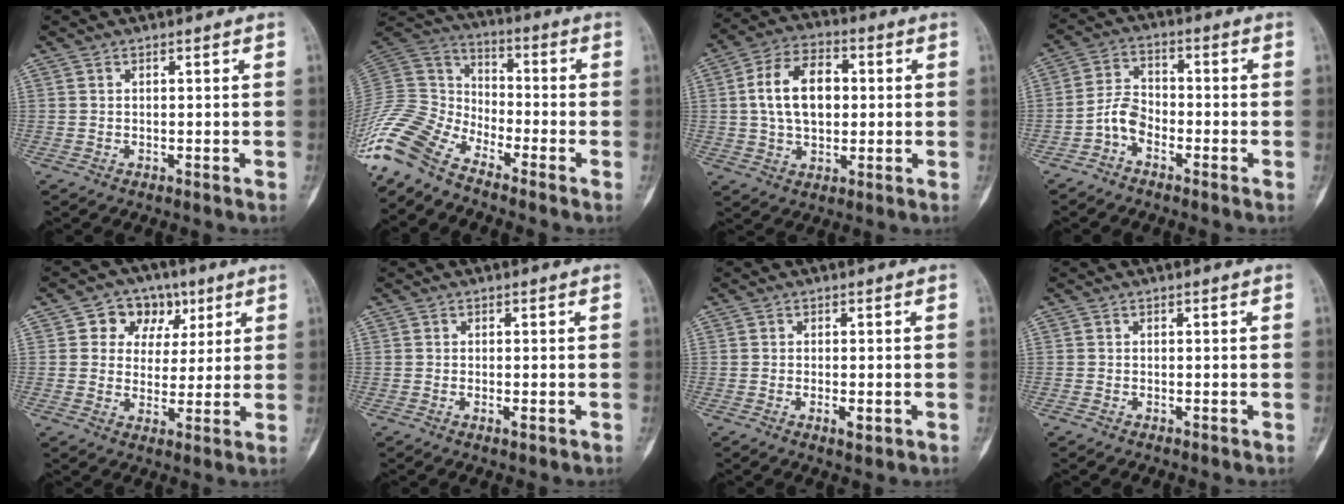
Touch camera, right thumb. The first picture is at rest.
{"total": 15.2, "force": [-11.9, 6.5, 7.0], "torque": [-0.150, 0.068, -0.245]}
{"total": 12.6, "force": [1.3, 8.0, 9.6], "torque": [-0.149, 0.015, 0.019]}
{"total": 3.6, "force": [-2.1, 2.2, 1.9], "torque": [-0.029, 0.020, -0.049]}
{"total": 9.1, "force": [3.6, 7.6, 3.6], "torque": [-0.008, -0.003, 0.052]}
{"total": 1.3, "force": [-0.5, 0.5, 1.1], "torque": [-0.016, 0.000, -0.008]}
{"total": 2.5, "force": [-0.9, 0.9, 2.1], "torque": [-0.030, -0.001, -0.012]}
{"total": 0.0}